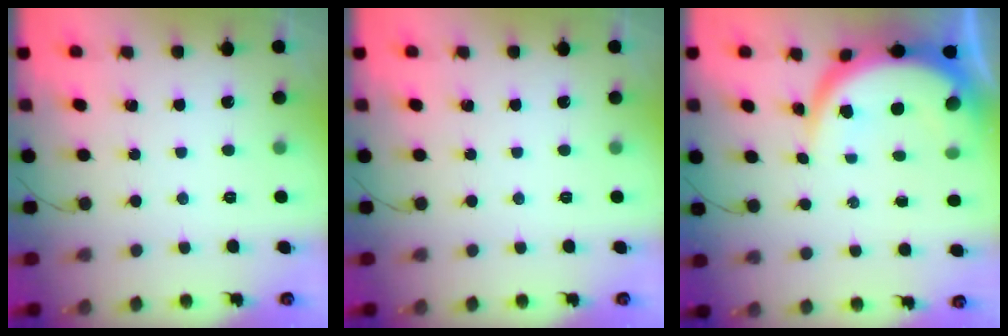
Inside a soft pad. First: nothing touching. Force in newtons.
{"total": 0.0}
{"total": 8.9, "press": 8.9, "slide": 0.7}